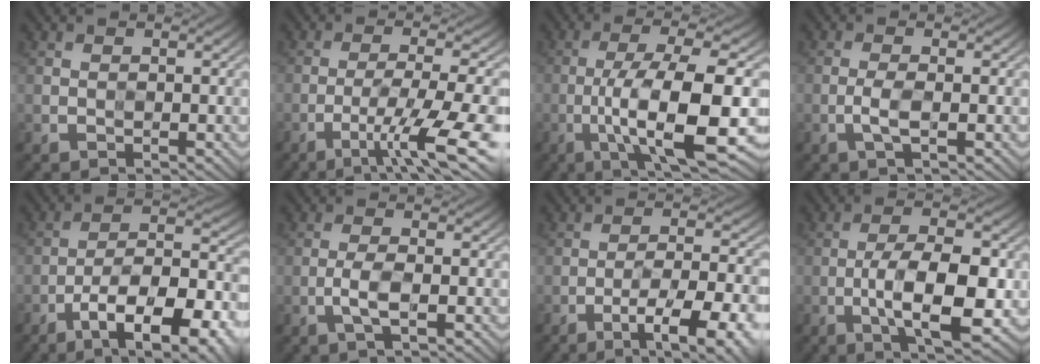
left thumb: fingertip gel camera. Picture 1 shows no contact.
{"total": 9.8, "force": [-4.7, 1.4, 8.5], "torque": [-0.130, -0.001, -0.069]}
{"total": 11.9, "force": [-3.2, 2.7, 11.1], "torque": [-0.184, 0.003, -0.052]}
{"total": 2.2, "force": [-0.9, 0.5, 2.0], "torque": [-0.036, 0.001, -0.020]}
{"total": 15.0, "force": [-8.5, 5.6, 11.0], "torque": [-0.169, -0.013, -0.139]}
{"total": 2.7, "force": [-1.2, 0.6, 2.4], "torque": [-0.048, -0.001, -0.024]}
{"total": 10.7, "force": [-6.1, 2.8, 8.3], "torque": [-0.119, 0.001, -0.088]}
{"total": 9.6, "force": [-2.5, 3.3, 8.6], "torque": [-0.141, -0.005, -0.041]}